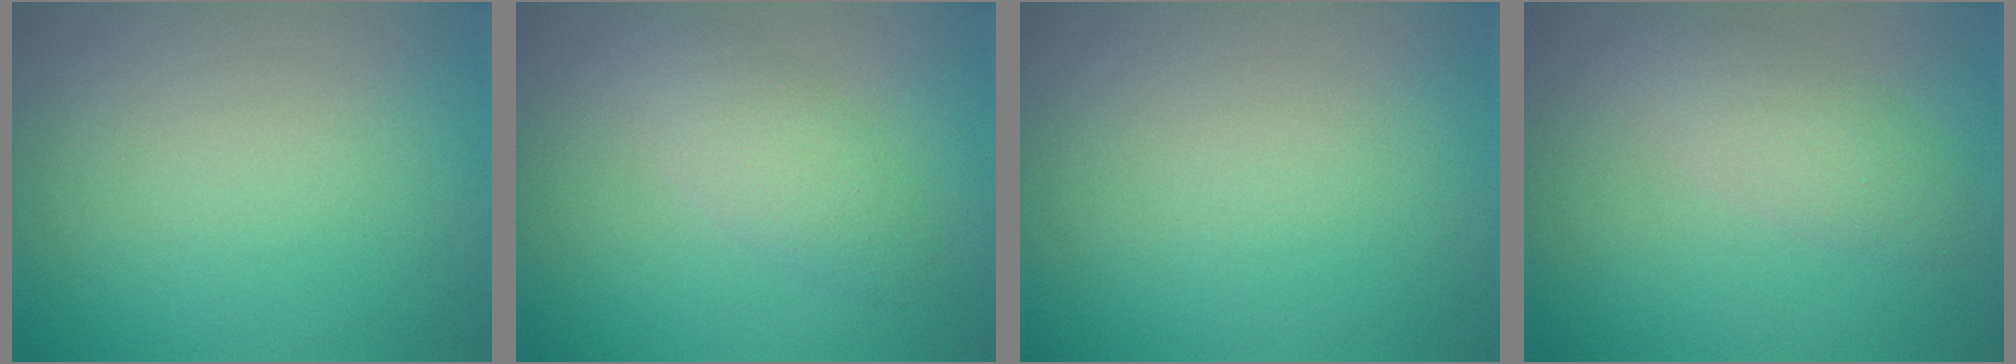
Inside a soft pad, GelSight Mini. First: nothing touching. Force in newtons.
{"total": 2.8, "press": 2.8, "slide": 0.2}
{"total": 0.0}
{"total": 2.8, "press": 2.8, "slide": 0.1}